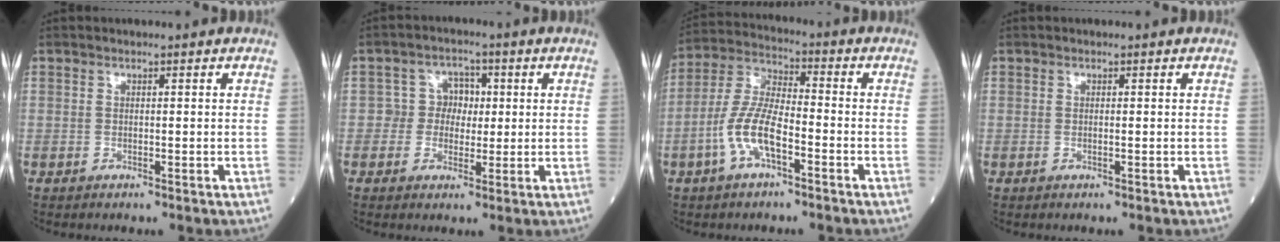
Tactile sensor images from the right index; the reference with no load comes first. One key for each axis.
{"total": 5.1, "fx": 0.2, "fy": 4.2, "fz": 3.0, "tx": -0.039, "ty": 0.018, "tz": 0.000}
{"total": 9.2, "fx": -3.6, "fy": 2.8, "fz": 7.9, "tx": -0.178, "ty": 0.009, "tz": -0.072}
{"total": 0.0}